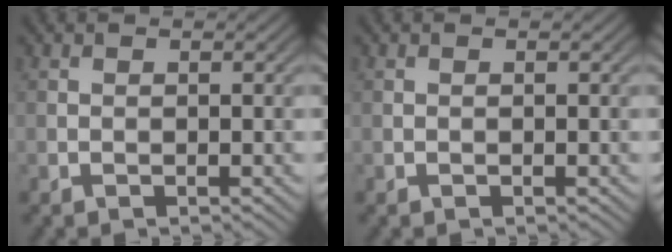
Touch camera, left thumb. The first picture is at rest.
{"total": 0.8, "force": [-0.4, -0.7, -0.2], "torque": [0.011, 0.000, -0.006]}